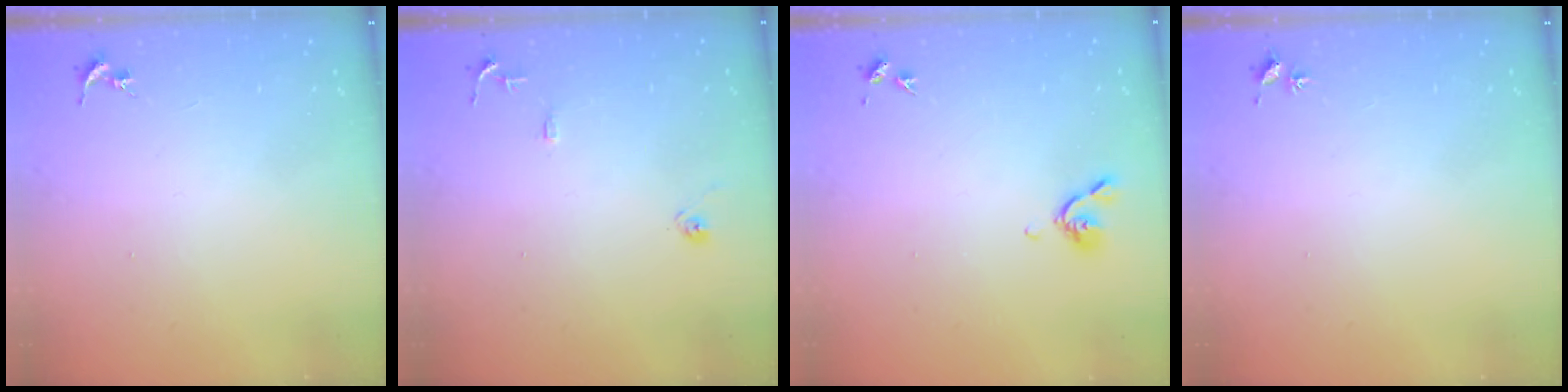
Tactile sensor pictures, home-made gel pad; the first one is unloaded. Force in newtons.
{"total": 9.1, "press": 9.1, "slide": 0.8}
{"total": 5.6, "press": 5.5, "slide": 1.0}
{"total": 2.0, "press": 2.0, "slide": 0.3}